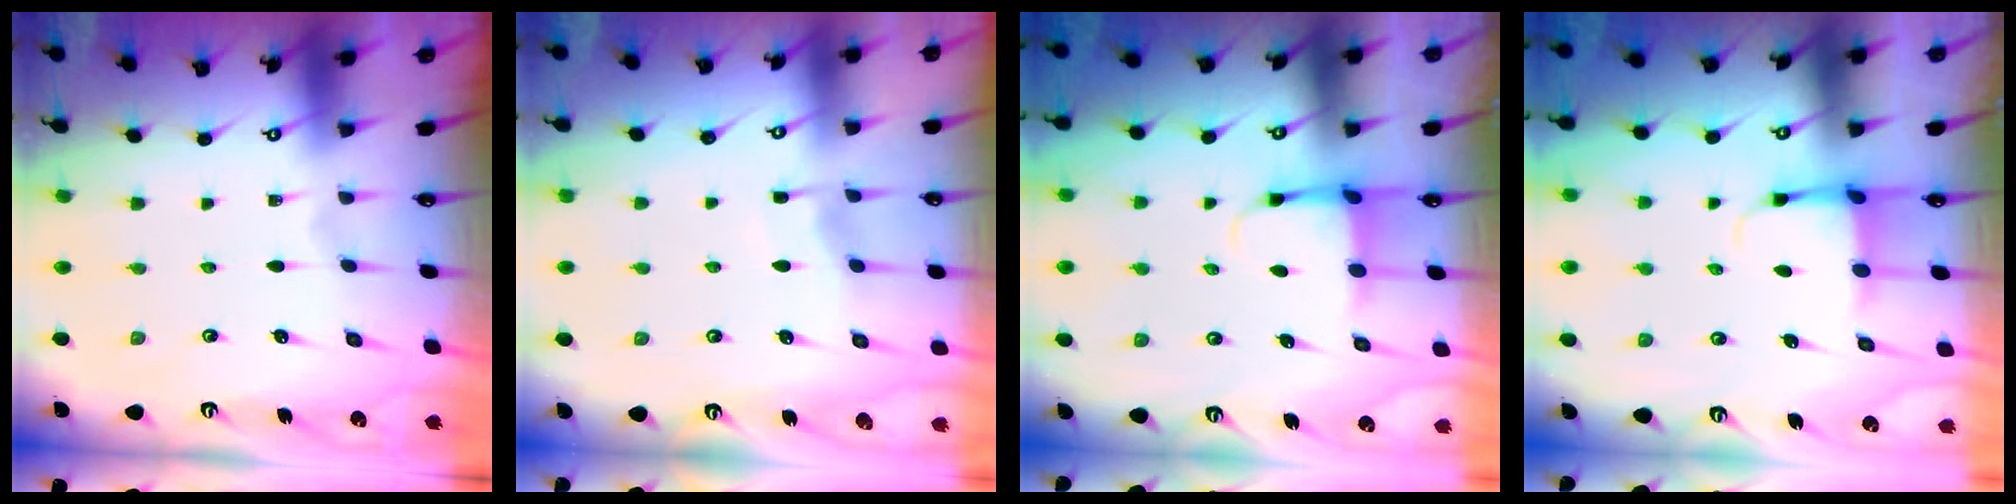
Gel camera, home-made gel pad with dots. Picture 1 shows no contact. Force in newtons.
{"total": 4.2, "press": 4.2, "slide": 0.6}
{"total": 3.8, "press": 3.6, "slide": 1.2}
{"total": 3.8, "press": 3.6, "slide": 1.2}